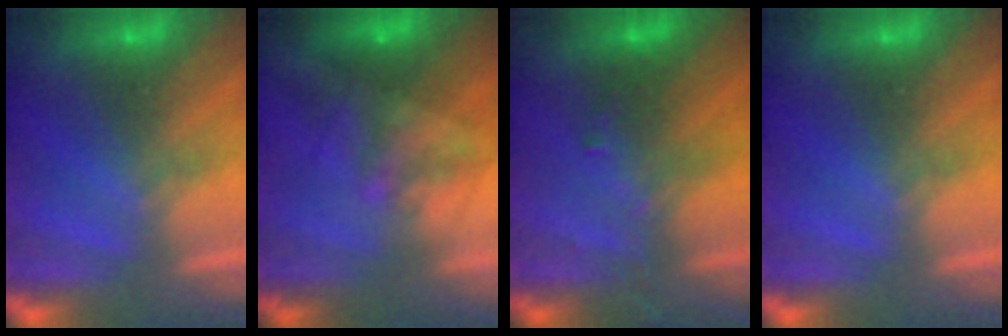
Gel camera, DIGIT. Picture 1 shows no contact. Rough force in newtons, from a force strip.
{"total": 5.6}
{"total": 2.9}
{"total": 0.0}